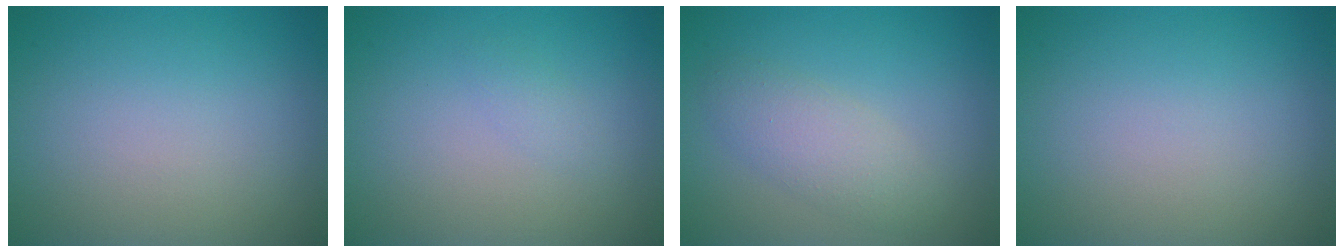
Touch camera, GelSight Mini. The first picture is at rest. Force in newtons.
{"total": 0.8, "press": 0.8, "slide": 0.0}
{"total": 2.8, "press": 2.8, "slide": 0.1}
{"total": 0.0}